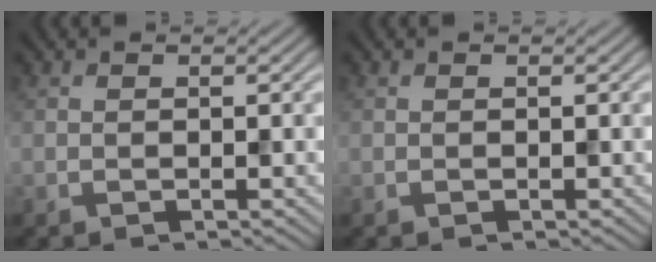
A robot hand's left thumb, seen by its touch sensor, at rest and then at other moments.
{"total": 0.0}